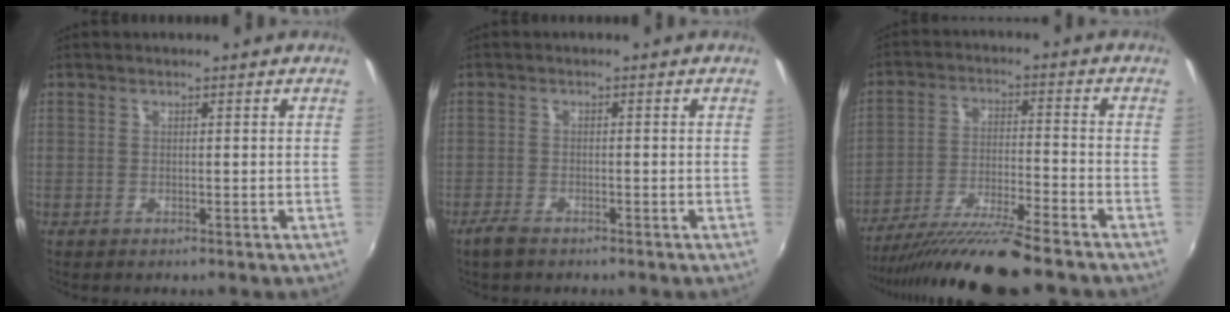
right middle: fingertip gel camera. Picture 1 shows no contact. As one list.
[{"total": 2.8, "force": [-2.2, 0.9, 1.4], "torque": [-0.041, -0.005, -0.046]}, {"total": 14.3, "force": [-12.3, -0.3, 7.2], "torque": [-0.148, -0.030, -0.215]}]